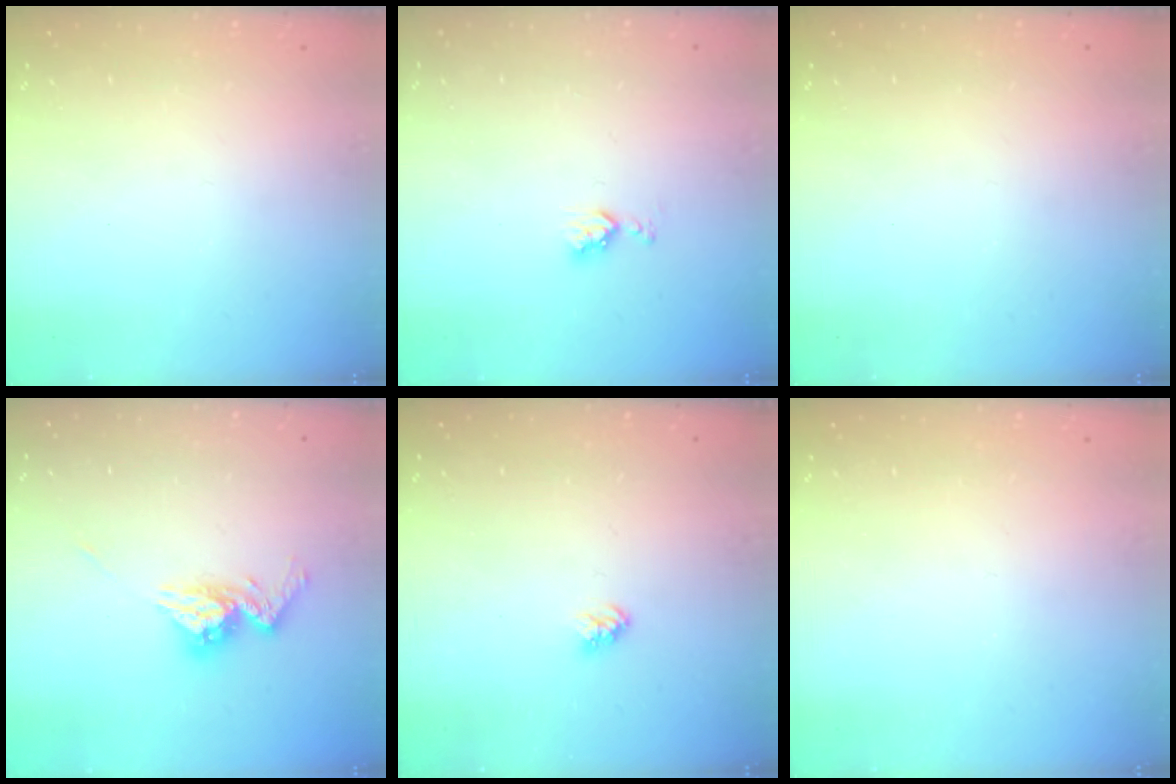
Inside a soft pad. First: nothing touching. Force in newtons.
{"total": 4.4, "press": 4.3, "slide": 0.7}
{"total": 0.0}
{"total": 10.6, "press": 10.6, "slide": 1.0}
{"total": 3.2, "press": 3.1, "slide": 0.3}
{"total": 0.0}